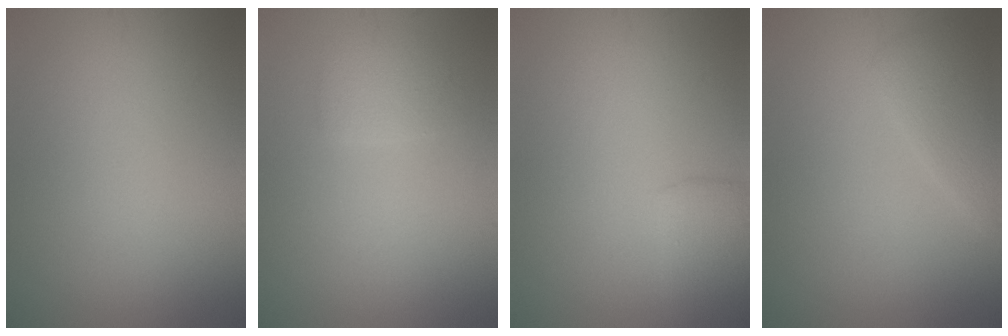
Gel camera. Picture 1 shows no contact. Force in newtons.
{"total": 1.7, "press": 1.6, "slide": 0.2}
{"total": 2.5, "press": 2.5, "slide": 0.2}
{"total": 2.6, "press": 2.6, "slide": 0.1}